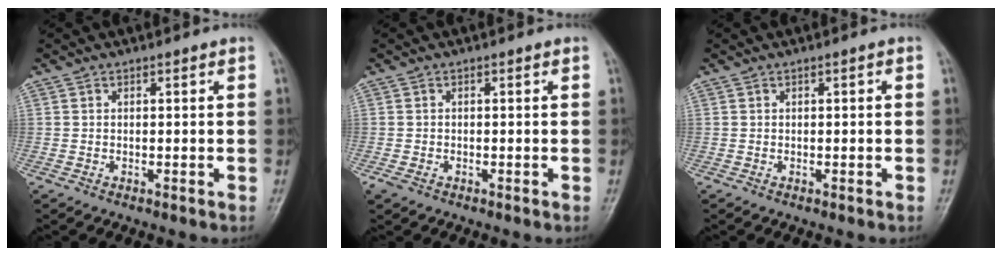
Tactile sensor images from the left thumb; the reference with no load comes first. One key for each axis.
{"total": 1.5, "fx": -0.7, "fy": 1.0, "fz": 0.9, "tx": -0.022, "ty": -0.002, "tz": -0.013}
{"total": 0.0}